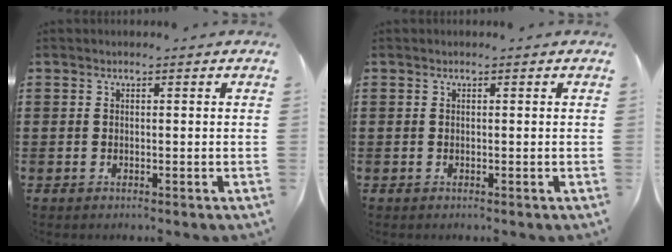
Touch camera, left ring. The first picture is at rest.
{"total": 0.0}